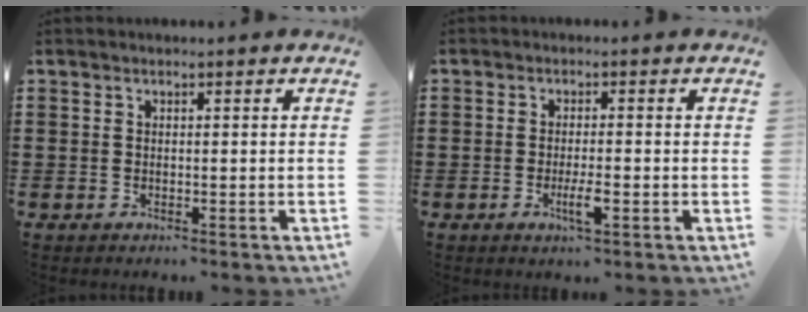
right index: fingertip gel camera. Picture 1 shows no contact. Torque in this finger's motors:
{"motor_torque": [1.20, 0.42, 0.17, 0.04]}